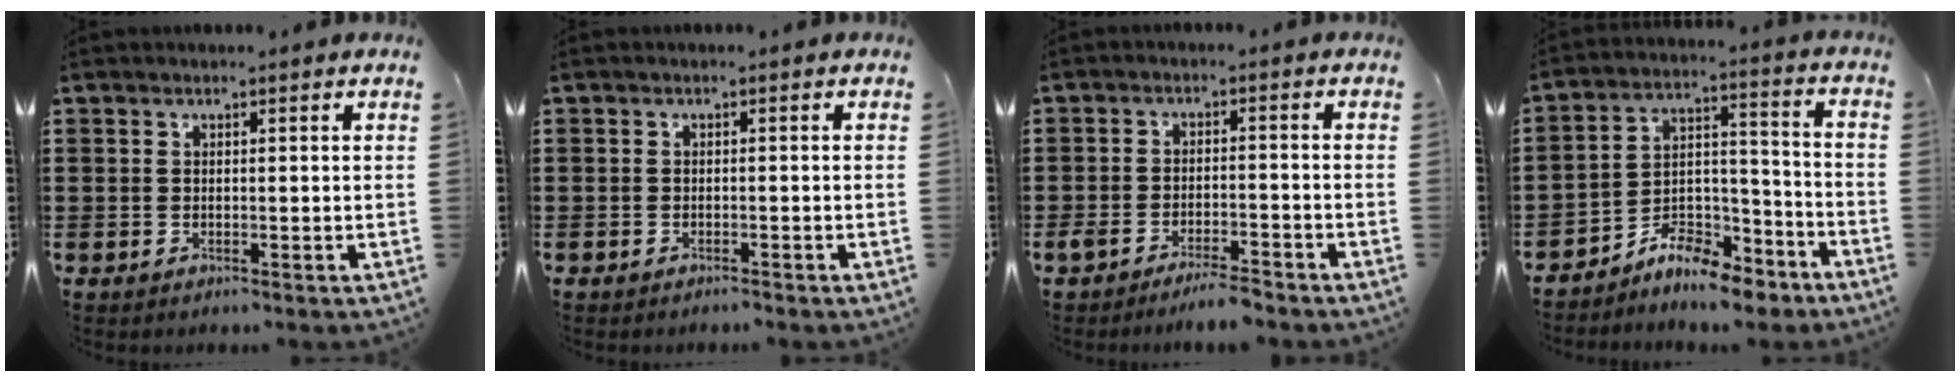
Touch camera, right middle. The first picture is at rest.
{"total": 0.6, "force": [-0.6, 0.0, 0.0], "torque": [-0.001, -0.002, -0.014]}
{"total": 3.7, "force": [-3.4, 0.2, 1.3], "torque": [-0.023, 0.002, -0.067]}
{"total": 8.4, "force": [-7.8, 1.8, 2.5], "torque": [-0.037, 0.025, -0.147]}